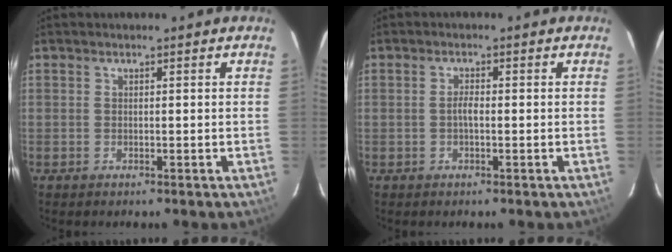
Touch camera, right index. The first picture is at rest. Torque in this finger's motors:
{"motor_torque": [0.08, 0.03, 0.23, 0.05]}